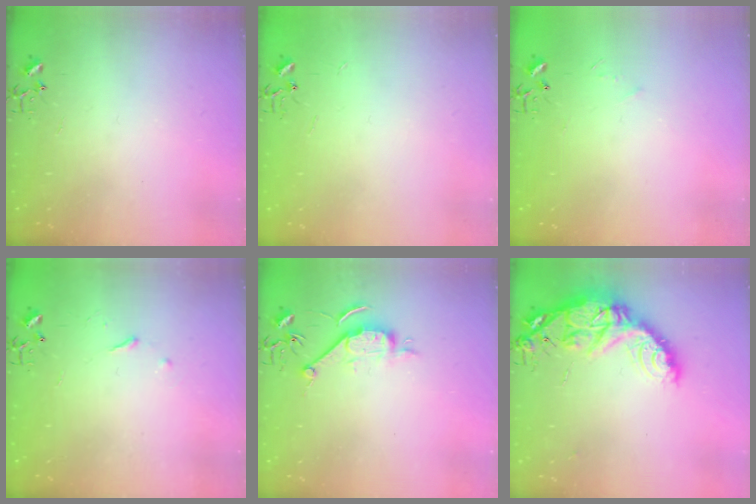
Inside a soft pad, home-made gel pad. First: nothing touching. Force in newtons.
{"total": 1.8, "press": 1.8, "slide": 0.2}
{"total": 3.5, "press": 3.5, "slide": 0.4}
{"total": 3.4, "press": 3.3, "slide": 0.6}
{"total": 7.9, "press": 7.9, "slide": 0.9}
{"total": 17.5, "press": 17.4, "slide": 1.4}